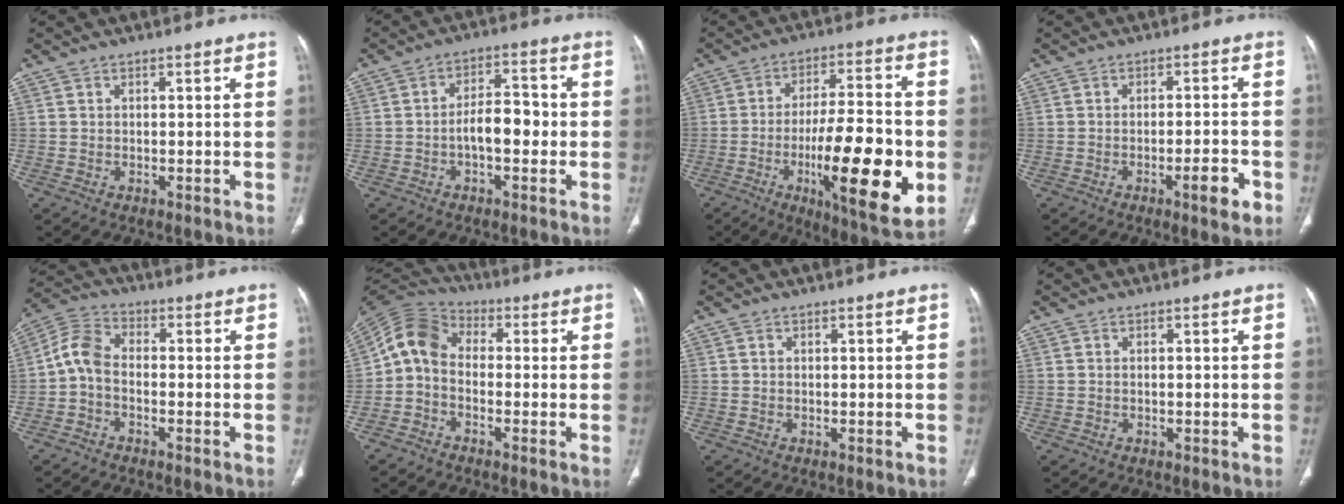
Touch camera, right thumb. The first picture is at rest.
{"total": 6.6, "force": [-1.3, 3.2, 5.6], "torque": [-0.081, 0.029, -0.026]}
{"total": 22.6, "force": [-6.0, 5.9, 20.9], "torque": [-0.316, 0.003, -0.081]}
{"total": 5.3, "force": [-2.5, 1.0, 4.6], "torque": [-0.063, 0.009, -0.034]}
{"total": 6.0, "force": [-1.3, 3.7, 4.5], "torque": [-0.088, 0.025, -0.040]}
{"total": 8.4, "force": [-0.9, 6.2, 5.6], "torque": [-0.100, 0.035, -0.037]}
{"total": 0.0}
{"total": 0.0}